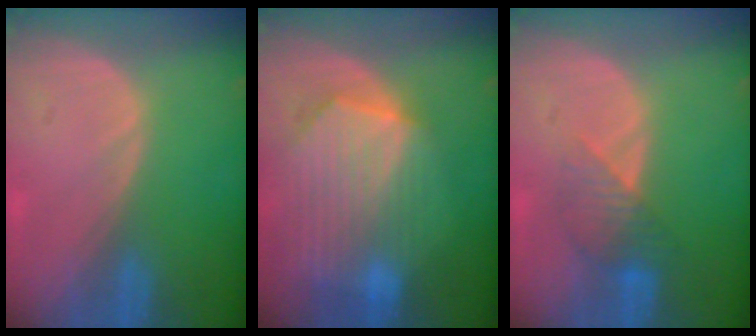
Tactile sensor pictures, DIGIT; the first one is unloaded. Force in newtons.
{"total": 10.3, "press": 9.0, "slide": 5.2}
{"total": 3.9, "press": 3.8, "slide": 0.8}